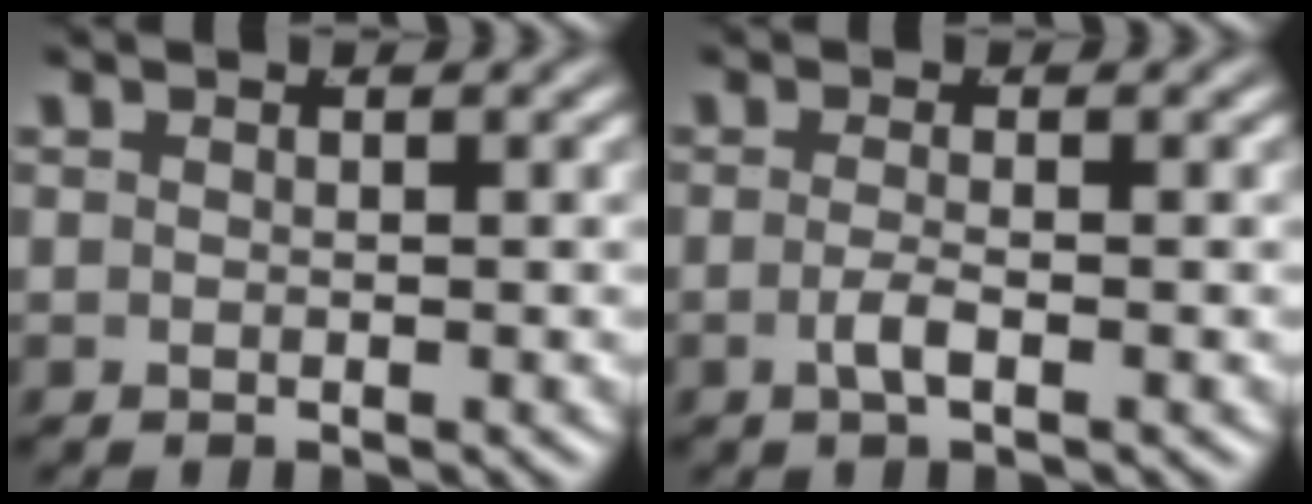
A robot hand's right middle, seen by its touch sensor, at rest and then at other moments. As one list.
[{"total": 1.6, "force": [-1.0, -0.3, 1.2], "torque": [-0.025, -0.011, -0.013]}]